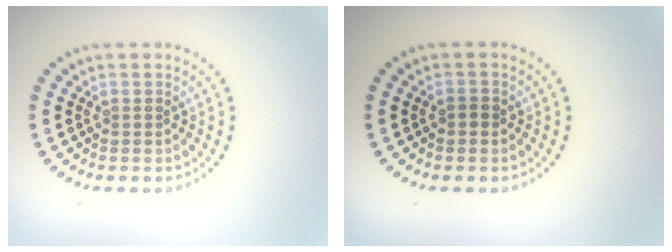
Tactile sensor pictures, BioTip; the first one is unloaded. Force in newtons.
{"total": 0.8, "press": 0.7, "slide": 0.2}